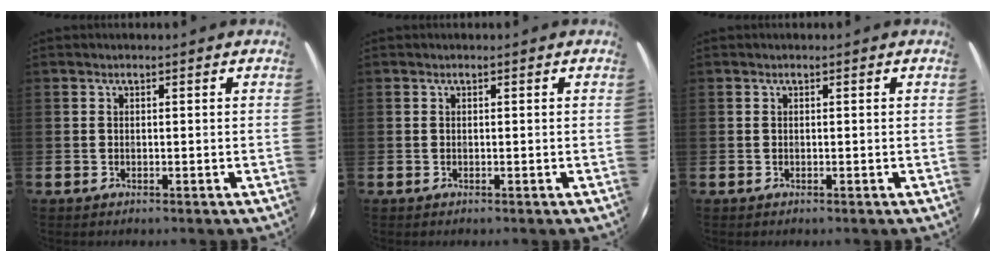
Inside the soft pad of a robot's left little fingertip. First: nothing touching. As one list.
[{"total": 0.0}, {"total": 0.0}]